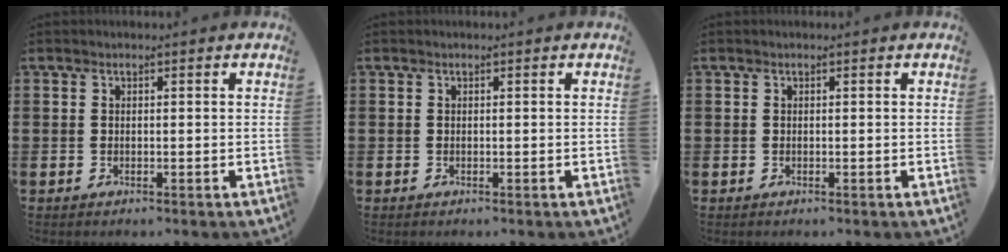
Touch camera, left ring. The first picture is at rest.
{"total": 0.0}
{"total": 0.0}